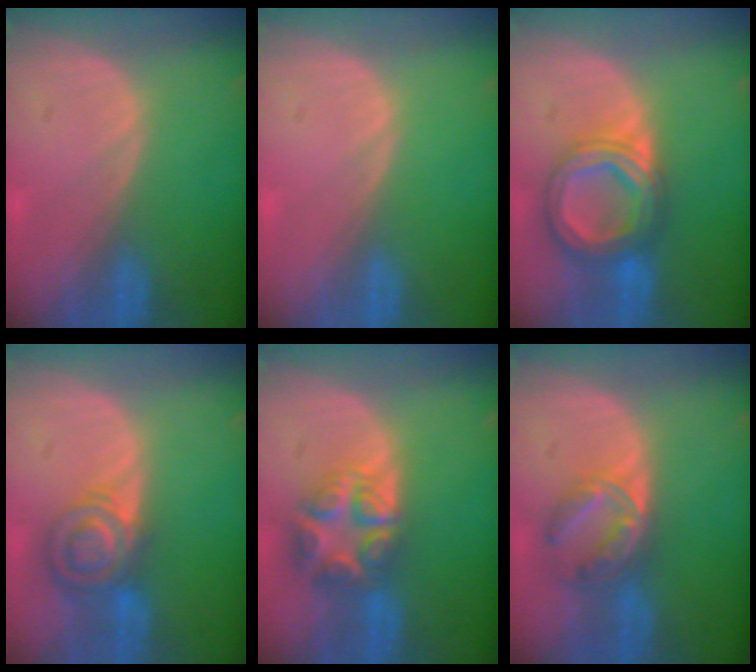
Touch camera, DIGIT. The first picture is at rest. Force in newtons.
{"total": 0.0}
{"total": 8.4, "press": 8.4, "slide": 0.8}
{"total": 7.1, "press": 6.2, "slide": 3.5}
{"total": 7.9, "press": 6.9, "slide": 3.9}
{"total": 6.7, "press": 5.9, "slide": 3.0}